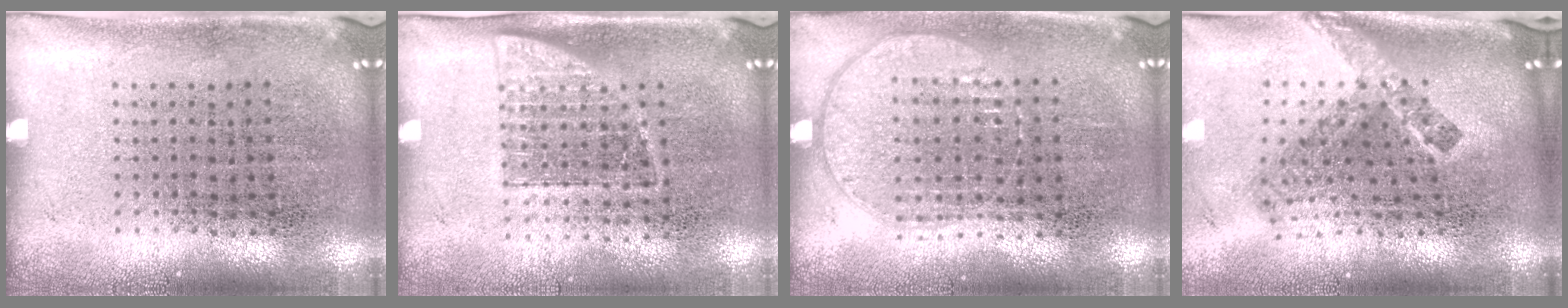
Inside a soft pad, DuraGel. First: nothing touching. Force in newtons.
{"total": 1.1, "press": 0.9, "slide": 0.6}
{"total": 1.0, "press": 0.9, "slide": 0.4}
{"total": 2.5, "press": 1.6, "slide": 1.9}